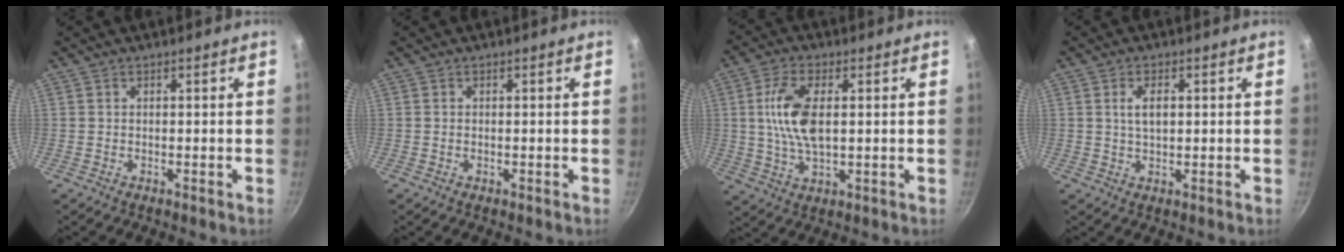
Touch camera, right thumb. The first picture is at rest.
{"total": 0.0}
{"total": 10.5, "force": [1.4, 5.0, 9.2], "torque": [-0.191, -0.002, 0.029]}
{"total": 3.8, "force": [0.8, 1.9, 3.2], "torque": [-0.056, -0.001, 0.017]}